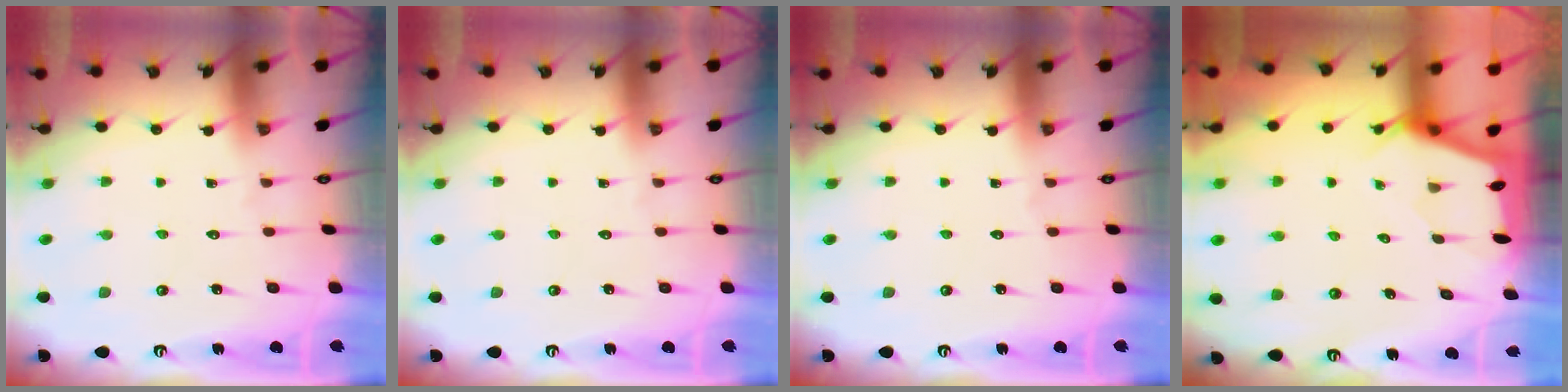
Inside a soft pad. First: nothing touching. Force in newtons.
{"total": 0.0}
{"total": 0.0}
{"total": 2.4, "press": 2.4, "slide": 0.3}